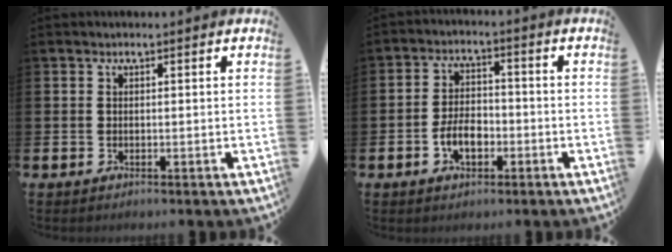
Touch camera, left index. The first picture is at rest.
{"total": 4.8, "force": [-1.7, 2.8, 3.5], "torque": [-0.052, 0.006, -0.034]}